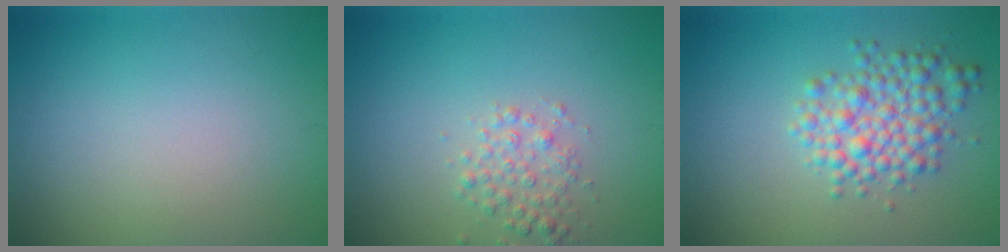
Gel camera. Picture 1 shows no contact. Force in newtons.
{"total": 2.1, "press": 2.1, "slide": 0.0}
{"total": 4.3, "press": 4.3, "slide": 0.1}